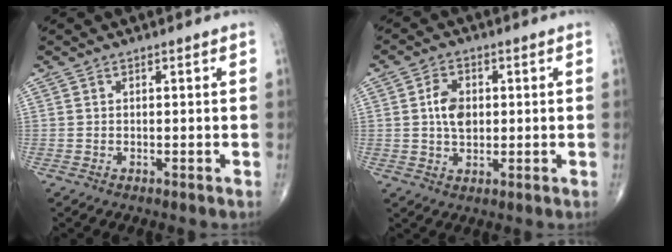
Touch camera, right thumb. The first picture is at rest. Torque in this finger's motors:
{"motor_torque": [0.92, 0.73, 0.61, 0.21, 0.04]}